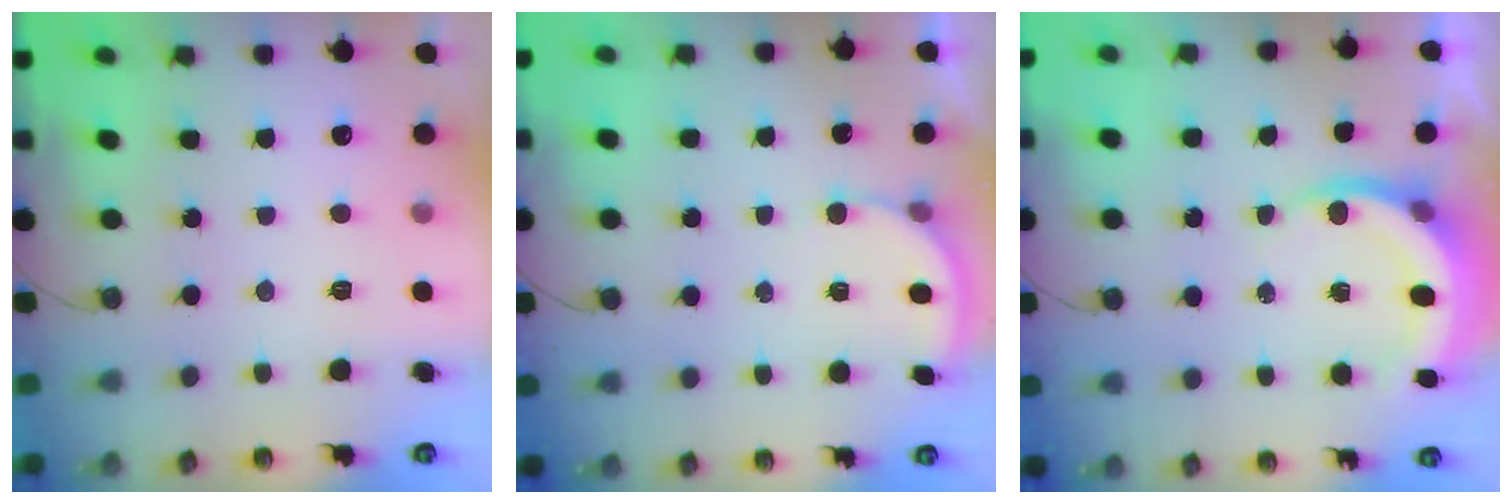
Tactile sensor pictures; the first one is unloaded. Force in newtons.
{"total": 2.7, "press": 2.7, "slide": 0.5}
{"total": 5.0, "press": 5.0, "slide": 0.2}